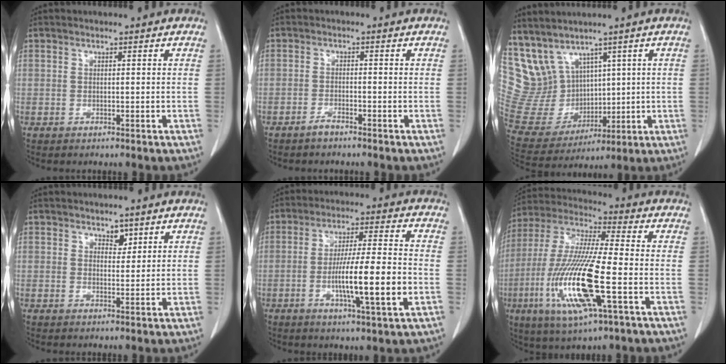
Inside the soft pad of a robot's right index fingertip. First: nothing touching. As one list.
[{"total": 1.7, "force": [-1.5, 0.1, 0.8], "torque": [-0.020, -0.001, -0.027]}, {"total": 13.1, "force": [7.7, 9.5, 4.5], "torque": [-0.126, 0.042, 0.193]}, {"total": 2.0, "force": [1.4, 1.1, 0.9], "torque": [-0.009, -0.004, 0.023]}, {"total": 12.4, "force": [-3.0, 0.6, 12.0], "torque": [-0.206, -0.005, -0.054]}, {"total": 18.4, "force": [-5.0, 2.0, 17.5], "torque": [-0.372, -0.021, -0.090]}]